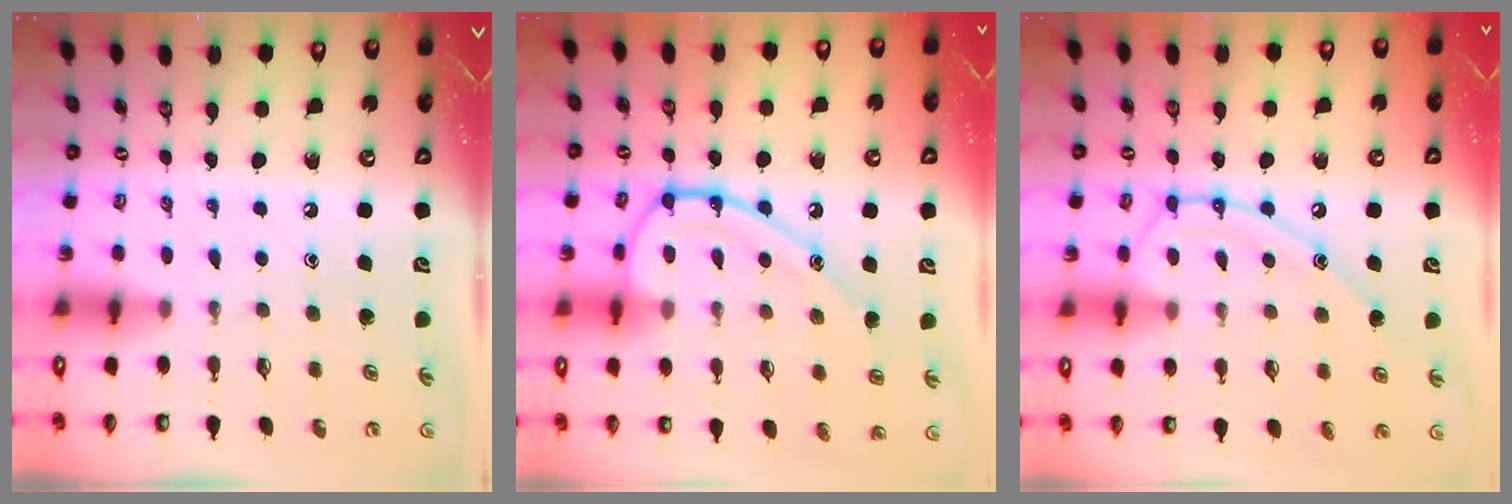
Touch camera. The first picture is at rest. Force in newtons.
{"total": 13.2, "press": 13.1, "slide": 1.1}
{"total": 13.2, "press": 13.1, "slide": 1.2}